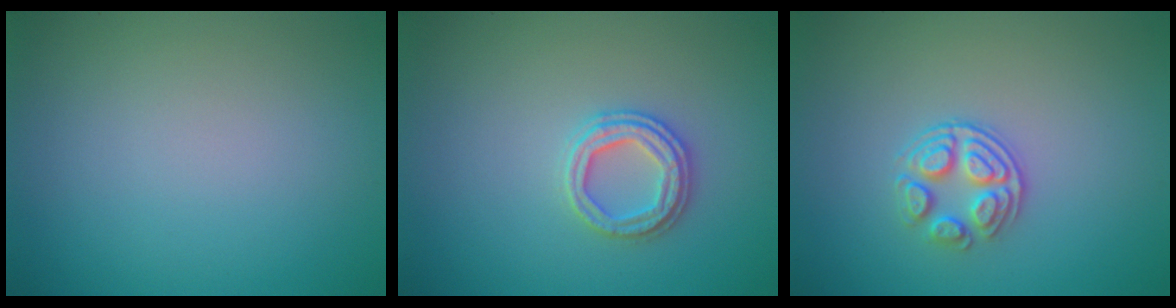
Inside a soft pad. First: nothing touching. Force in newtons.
{"total": 2.6, "press": 2.5, "slide": 0.3}
{"total": 3.0, "press": 2.6, "slide": 1.5}